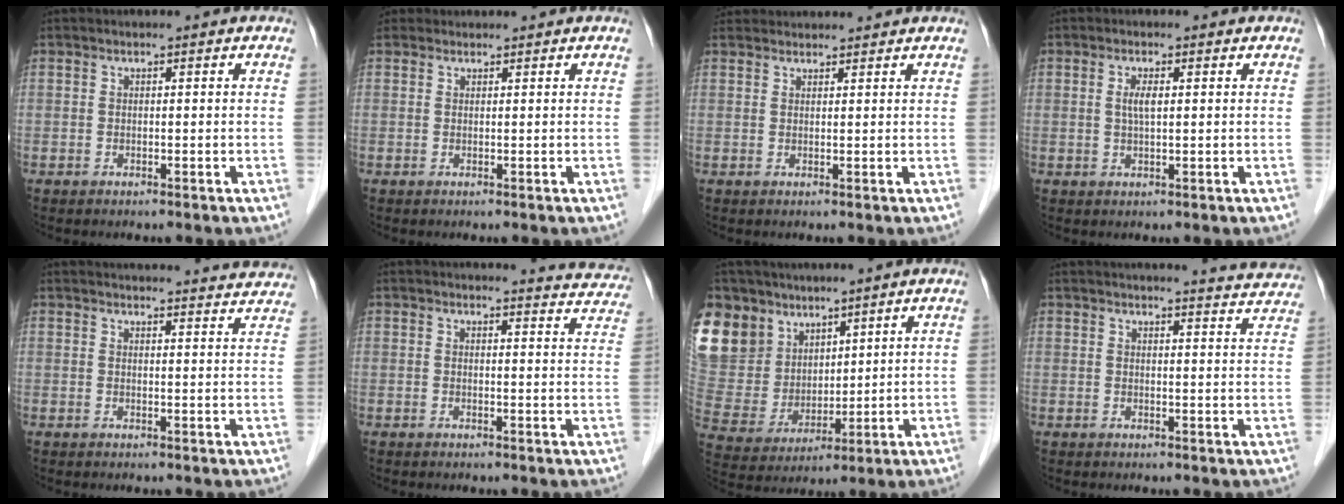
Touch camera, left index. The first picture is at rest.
{"total": 0.9, "force": [0.6, 0.6, -0.3], "torque": [0.004, 0.013, 0.012]}
{"total": 5.2, "force": [5.1, 1.0, 0.5], "torque": [-0.005, 0.035, 0.074]}
{"total": 2.1, "force": [0.4, 0.6, 2.0], "torque": [-0.044, -0.001, 0.008]}
{"total": 17.4, "force": [17.0, 1.9, 3.2], "torque": [-0.026, -0.017, 0.187]}
{"total": 7.0, "force": [6.9, 0.7, 0.2], "torque": [0.011, -0.029, 0.052]}
{"total": 23.6, "force": [14.4, 16.7, 8.7], "torque": [-0.285, 0.061, 0.299]}
{"total": 10.8, "force": [10.5, 0.3, 2.2], "torque": [-0.021, -0.023, 0.105]}